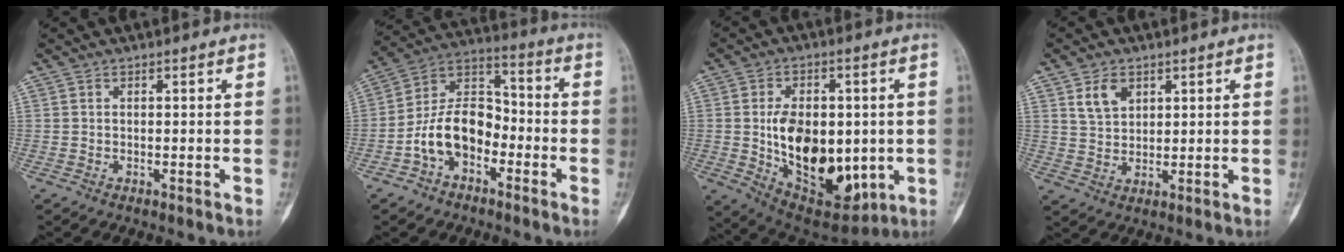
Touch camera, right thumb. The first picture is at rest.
{"total": 12.5, "force": [-4.4, 8.2, 8.3], "torque": [-0.128, 0.056, -0.091]}
{"total": 20.1, "force": [-1.0, 12.1, 16.1], "torque": [-0.211, -0.019, 0.010]}
{"total": 5.3, "force": [2.8, 3.4, 2.8], "torque": [-0.034, -0.016, 0.057]}